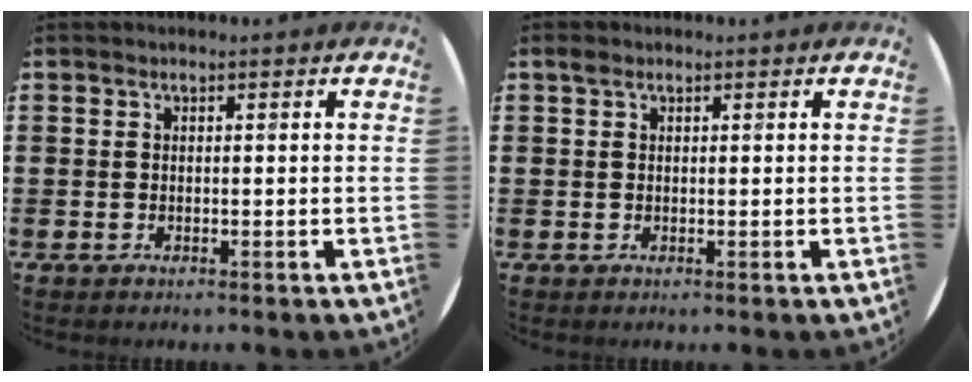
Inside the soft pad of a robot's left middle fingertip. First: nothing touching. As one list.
[{"total": 0.7, "force": [0.5, 0.5, 0.1], "torque": [0.005, 0.001, 0.007]}]